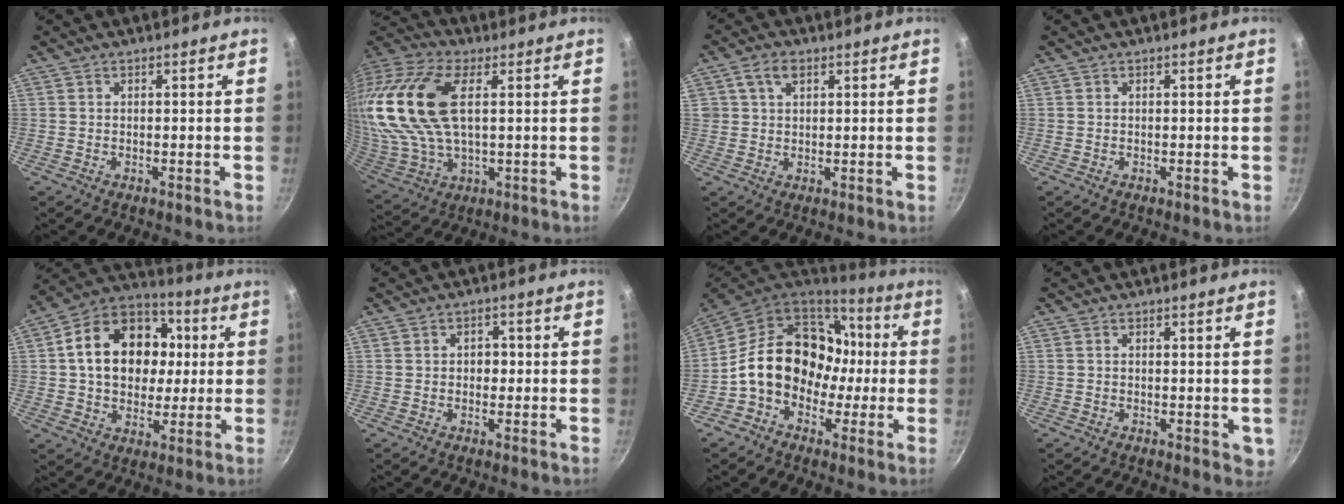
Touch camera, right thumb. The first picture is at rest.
{"total": 25.5, "force": [6.2, 13.6, 20.7], "torque": [-0.453, 0.014, 0.115]}
{"total": 4.3, "force": [1.8, 2.8, 2.8], "torque": [-0.040, 0.002, 0.031]}
{"total": 0.0}
{"total": 20.0, "force": [2.7, 15.2, 12.6], "torque": [-0.188, 0.028, 0.035]}
{"total": 2.7, "force": [-0.1, 2.2, 1.6], "torque": [-0.007, 0.006, -0.005]}
{"total": 19.8, "force": [-0.4, 15.6, 12.1], "torque": [-0.159, 0.060, -0.011]}
{"total": 2.4, "force": [-0.2, 1.5, 1.9], "torque": [-0.019, -0.002, -0.002]}